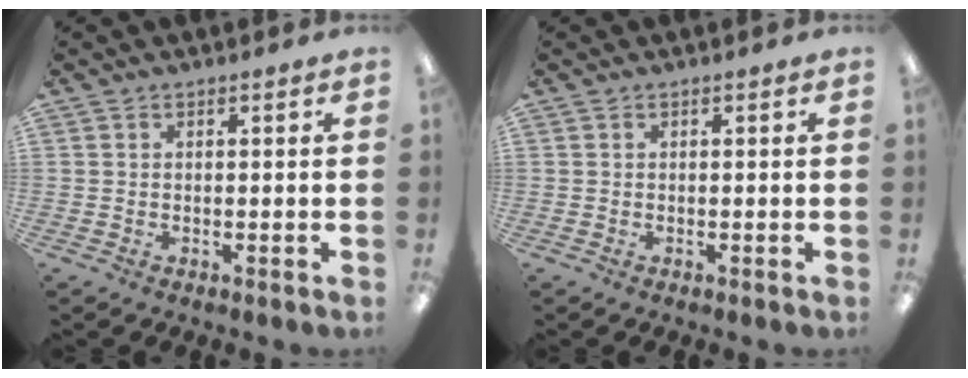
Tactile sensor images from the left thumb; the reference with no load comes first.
{"total": 0.0}